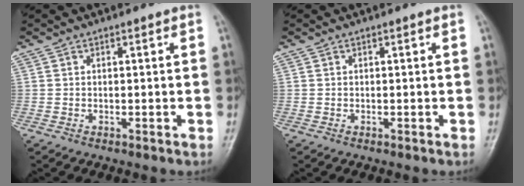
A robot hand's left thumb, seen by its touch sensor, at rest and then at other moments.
{"total": 0.0}